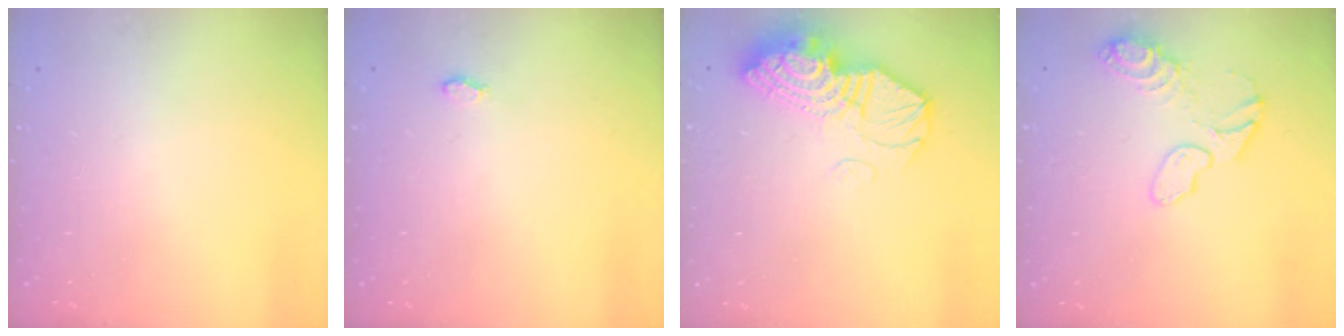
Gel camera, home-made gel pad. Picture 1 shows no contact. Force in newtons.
{"total": 3.5, "press": 3.5, "slide": 0.5}
{"total": 13.8, "press": 13.7, "slide": 1.6}
{"total": 10.4, "press": 10.3, "slide": 1.0}